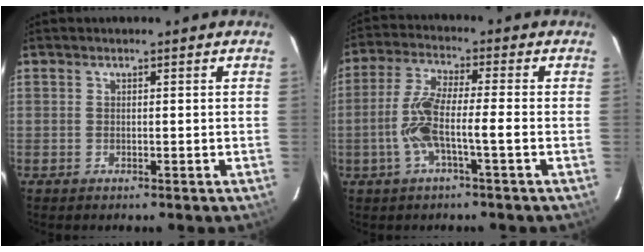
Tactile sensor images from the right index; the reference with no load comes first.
{"total": 7.8, "force": [-2.1, 0.6, 7.5], "torque": [-0.158, 0.012, -0.045]}